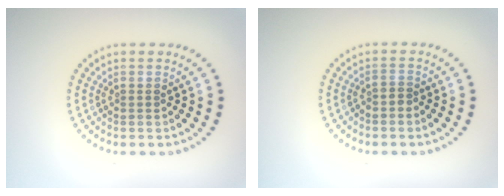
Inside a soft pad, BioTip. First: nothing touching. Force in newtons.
{"total": 0.8, "press": 0.5, "slide": 0.6}